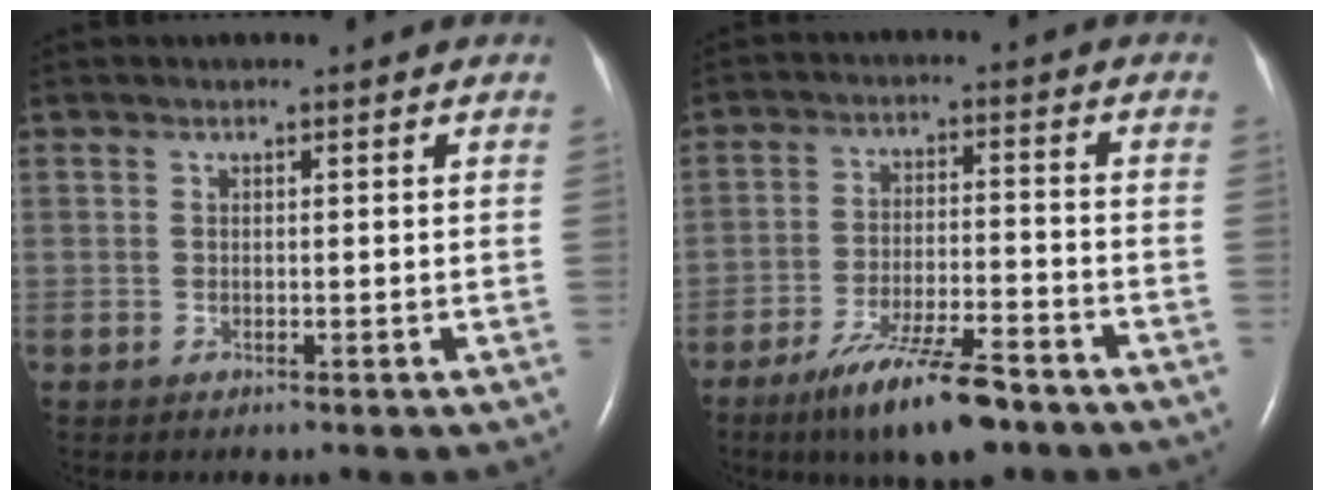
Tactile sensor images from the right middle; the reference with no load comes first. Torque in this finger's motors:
{"motor_torque": [1.15, -0.99, 0.37, 0.13]}